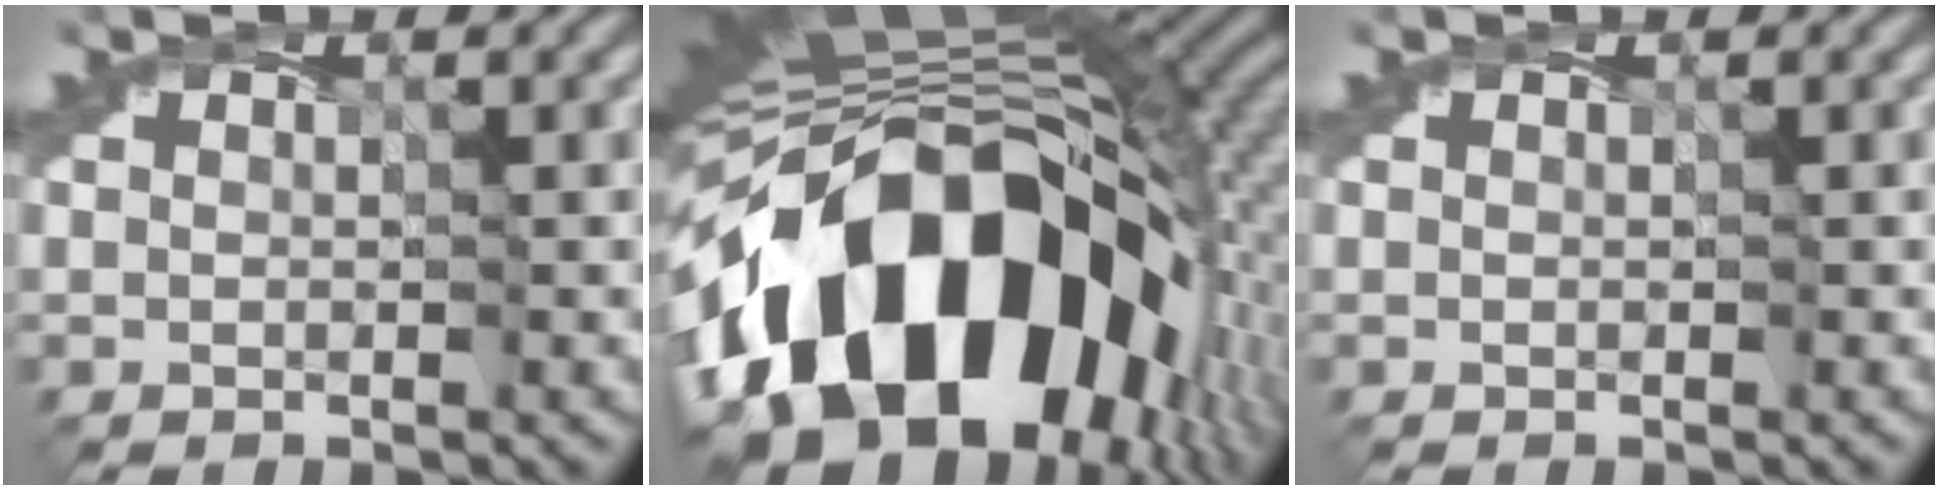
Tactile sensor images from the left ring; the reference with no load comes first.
{"total": 19.4, "force": [-6.5, 11.7, 14.1], "torque": [-0.257, -0.024, -0.097]}
{"total": 0.0}